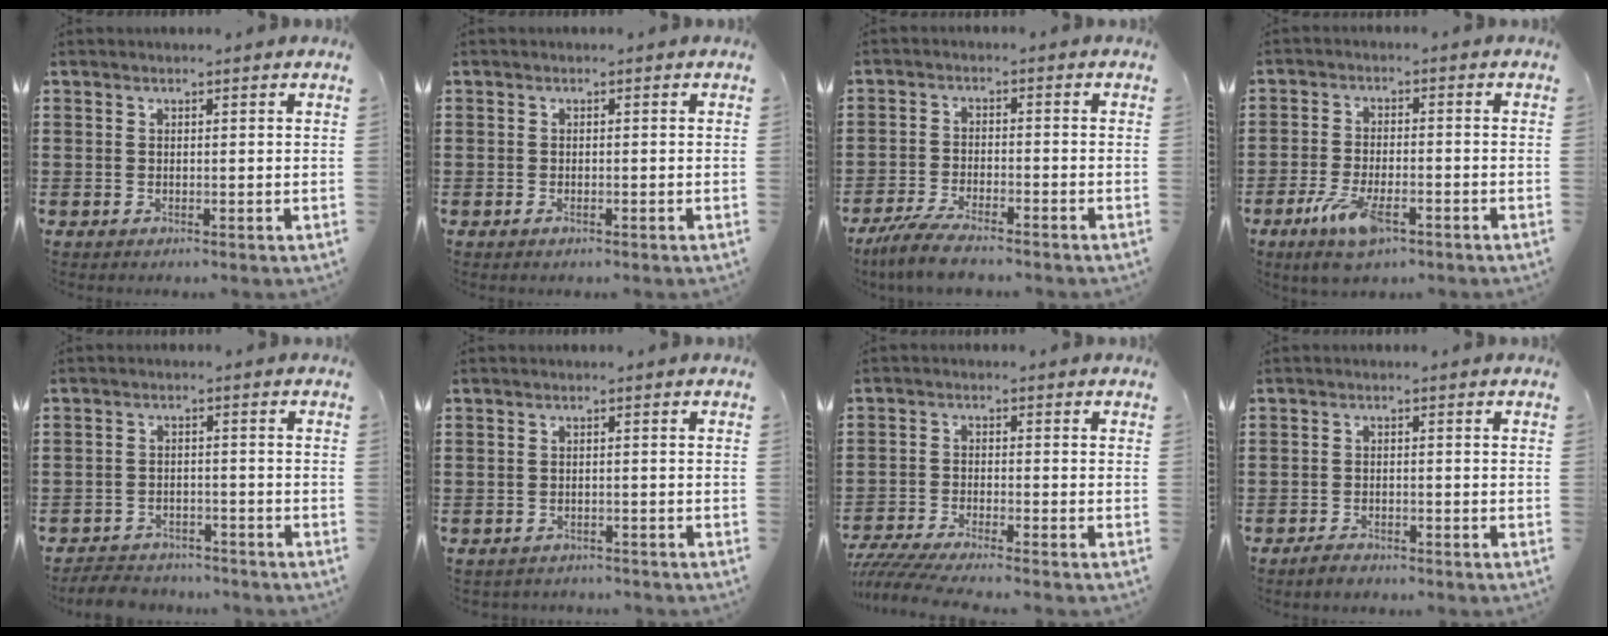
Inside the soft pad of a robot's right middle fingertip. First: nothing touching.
{"total": 0.6, "force": [-0.3, 0.2, 0.5], "torque": [-0.011, -0.004, -0.005]}
{"total": 5.0, "force": [-4.5, 0.5, 2.2], "torque": [-0.058, -0.009, -0.091]}
{"total": 7.2, "force": [-3.7, 2.7, 5.5], "torque": [-0.119, -0.009, -0.067]}
{"total": 3.5, "force": [-3.4, 0.7, -0.1], "torque": [-0.005, 0.000, -0.072]}
{"total": 1.5, "force": [-1.4, 0.2, -0.2], "torque": [-0.003, -0.001, -0.033]}
{"total": 4.4, "force": [-4.2, 0.0, 1.6], "torque": [-0.048, -0.016, -0.086]}
{"total": 1.9, "force": [-1.8, 0.6, 0.3], "torque": [-0.012, 0.001, -0.036]}